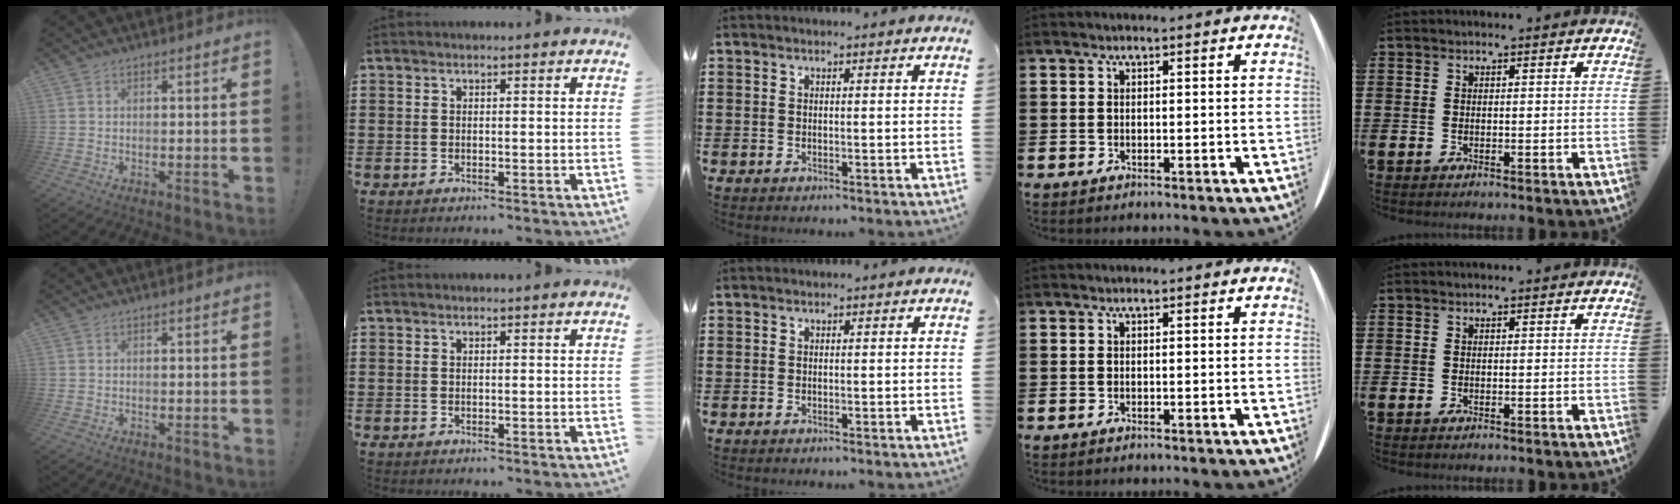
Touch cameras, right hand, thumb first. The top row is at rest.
{}